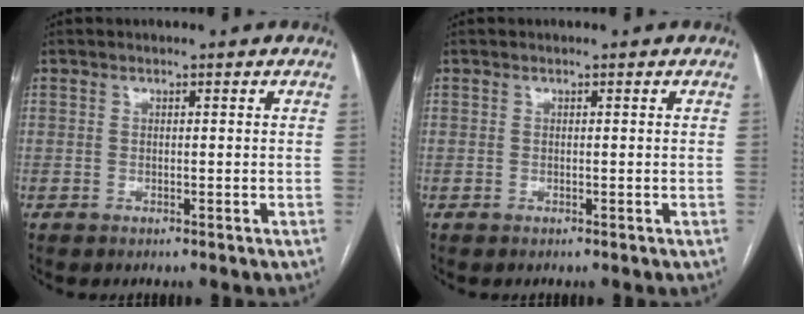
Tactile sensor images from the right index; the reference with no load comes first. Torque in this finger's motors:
{"motor_torque": [0.00, 0.00, 0.00, 0.00]}